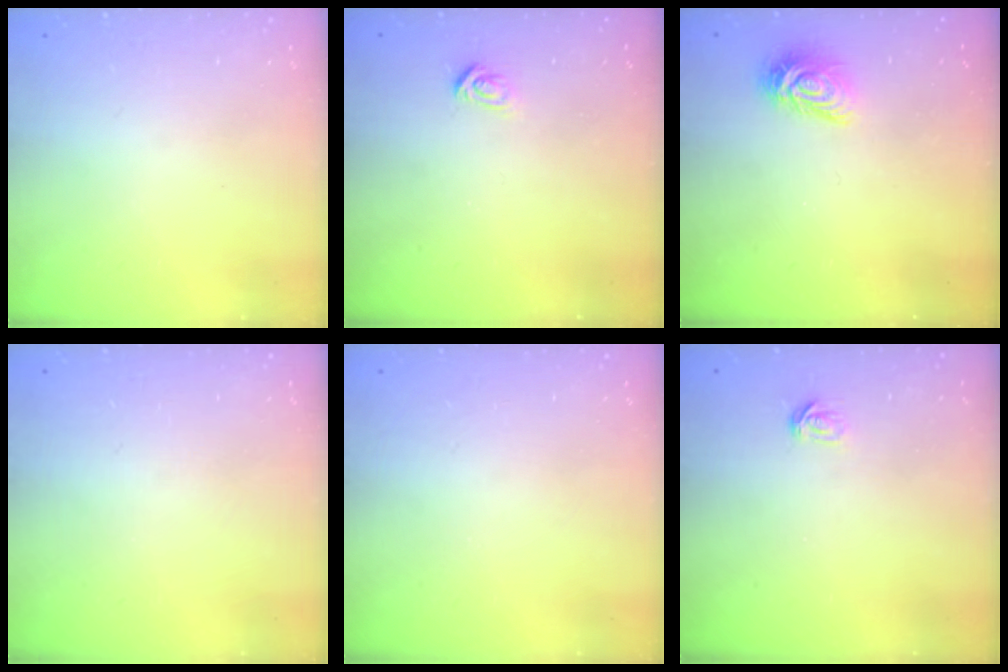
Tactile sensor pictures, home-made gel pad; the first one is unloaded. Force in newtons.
{"total": 3.0, "press": 2.9, "slide": 0.4}
{"total": 9.1, "press": 9.1, "slide": 0.2}
{"total": 0.0}
{"total": 0.0}
{"total": 2.1, "press": 2.1, "slide": 0.1}